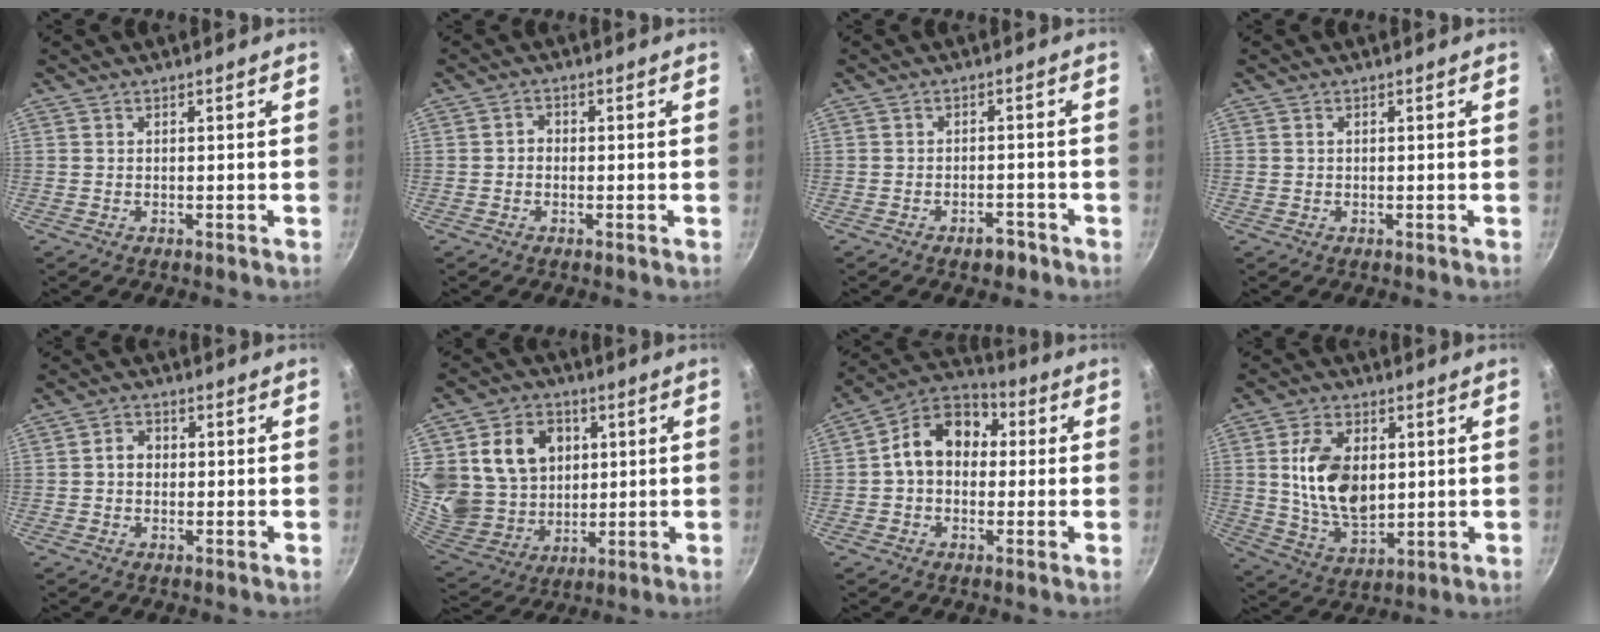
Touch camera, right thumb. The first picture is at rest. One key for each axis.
{"total": 1.8, "fx": -0.3, "fy": 1.5, "fz": 0.9, "tx": -0.011, "ty": 0.010, "tz": -0.009}
{"total": 3.5, "fx": -2.3, "fy": 1.9, "fz": 1.8, "tx": -0.015, "ty": 0.024, "tz": -0.027}
{"total": 0.6, "fx": 0.1, "fy": 0.5, "fz": 0.2, "tx": -0.003, "ty": 0.004, "tz": 0.003}
{"total": 3.3, "fx": 0.0, "fy": 2.7, "fz": 1.8, "tx": -0.015, "ty": 0.012, "tz": -0.005}
{"total": 20.6, "fx": 5.6, "fy": 16.9, "fz": 10.2, "tx": -0.183, "ty": -0.012, "tz": 0.113}
{"total": 12.7, "fx": 1.1, "fy": 9.6, "fz": 8.2, "tx": -0.098, "ty": 0.035, "tz": -0.006}
{"total": 14.2, "fx": 2.0, "fy": 8.9, "fz": 10.9, "tx": -0.176, "ty": -0.015, "tz": 0.044}